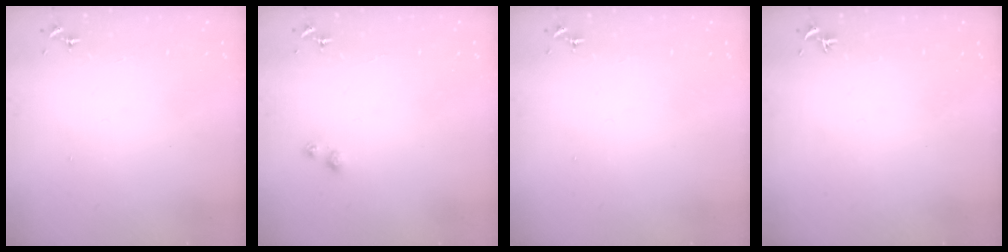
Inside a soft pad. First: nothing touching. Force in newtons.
{"total": 2.8, "press": 2.8, "slide": 0.4}
{"total": 0.0}
{"total": 0.0}